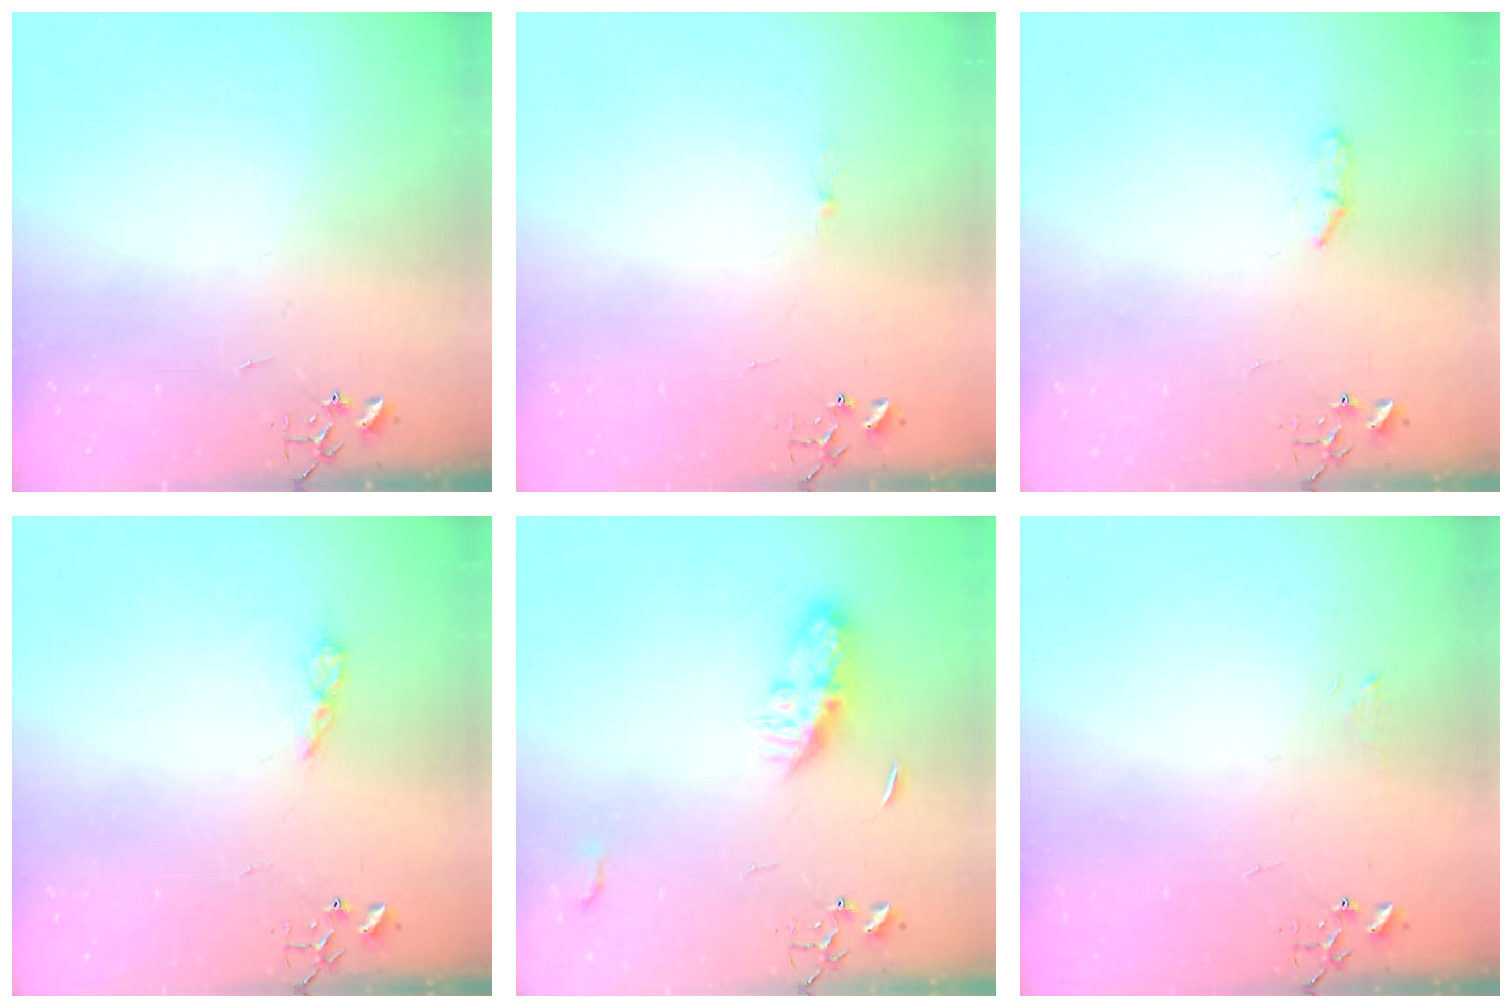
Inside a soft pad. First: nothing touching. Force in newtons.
{"total": 3.6, "press": 3.6, "slide": 0.5}
{"total": 4.5, "press": 4.4, "slide": 0.6}
{"total": 5.0, "press": 5.0, "slide": 0.6}
{"total": 8.2, "press": 8.1, "slide": 0.6}
{"total": 3.8, "press": 3.8, "slide": 0.5}